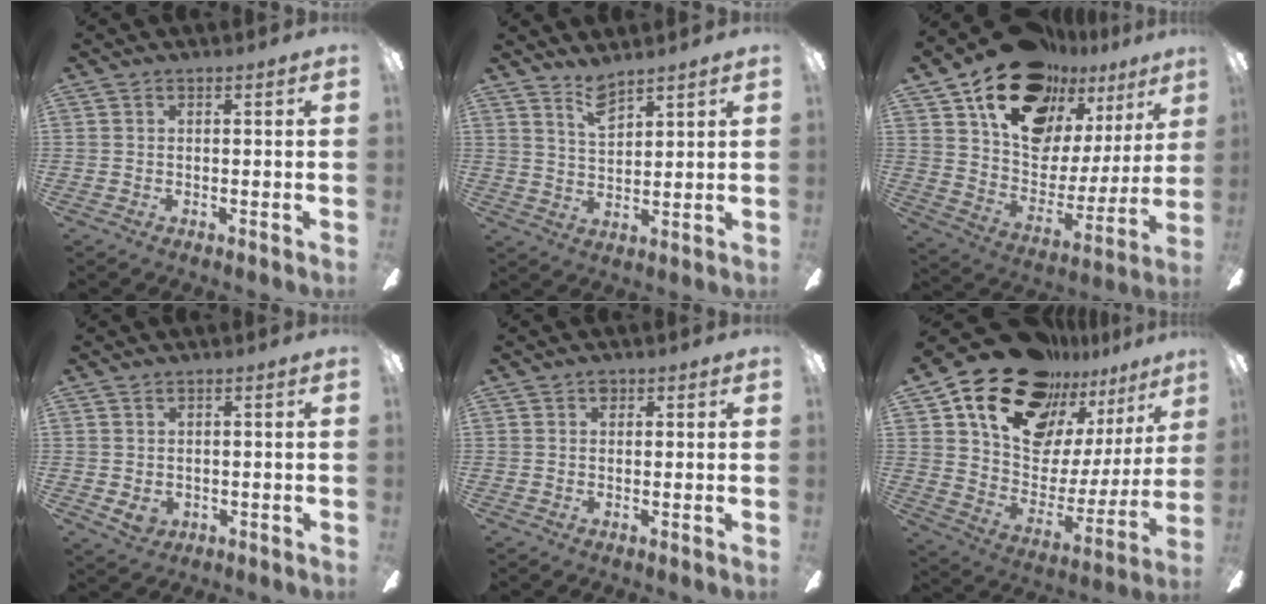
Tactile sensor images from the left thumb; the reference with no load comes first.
{"total": 5.5, "force": [4.7, 1.6, 2.5], "torque": [-0.046, -0.025, 0.082]}
{"total": 19.8, "force": [14.1, 11.2, 8.1], "torque": [-0.144, -0.093, 0.257]}
{"total": 2.8, "force": [-0.3, 2.1, 1.7], "torque": [-0.035, -0.005, -0.008]}
{"total": 1.2, "force": [0.7, 0.8, 0.6], "torque": [-0.005, 0.000, 0.011]}
{"total": 22.3, "force": [16.6, 12.3, 8.5], "torque": [-0.145, -0.111, 0.309]}